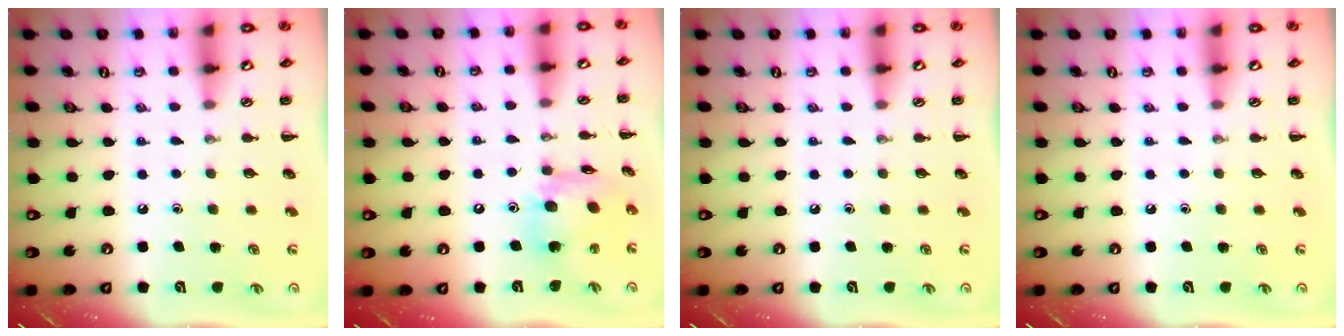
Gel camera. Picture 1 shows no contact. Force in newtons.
{"total": 13.0, "press": 13.0, "slide": 1.4}
{"total": 0.0}
{"total": 0.0}